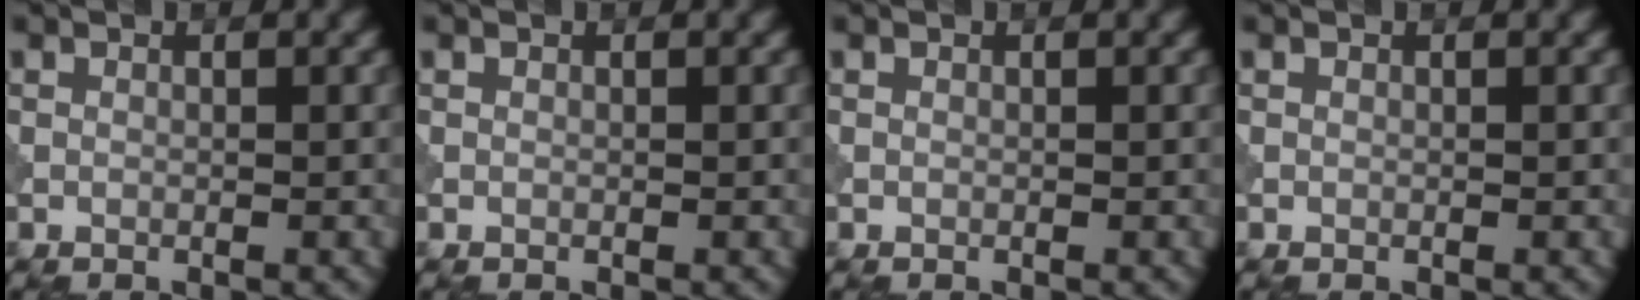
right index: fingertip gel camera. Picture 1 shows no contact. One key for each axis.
{"total": 0.0}
{"total": 0.0}
{"total": 0.0}